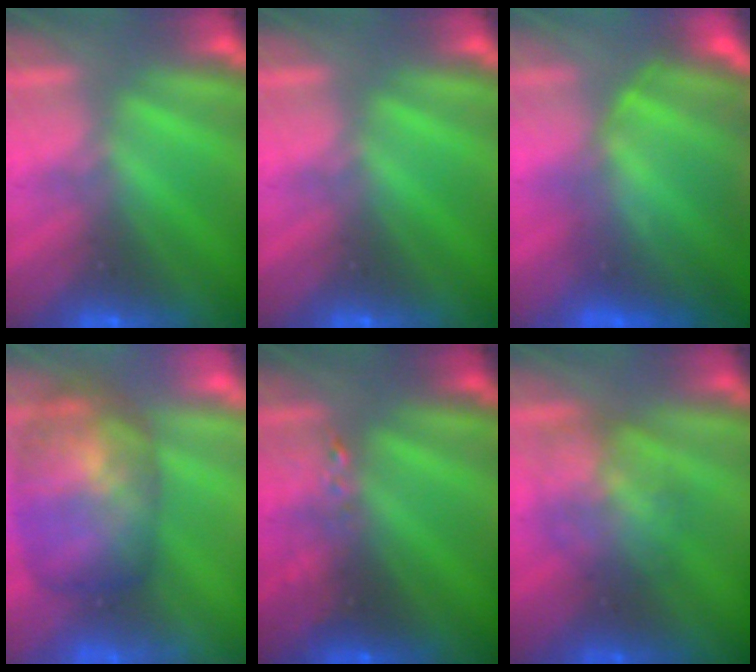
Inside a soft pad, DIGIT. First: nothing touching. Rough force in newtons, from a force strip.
{"total": 0.0}
{"total": 7.1}
{"total": 7.1}
{"total": 2.5}
{"total": 3.0}